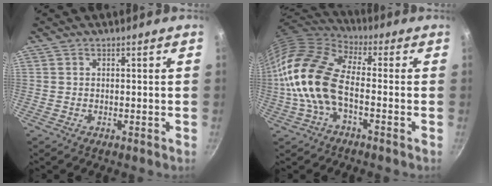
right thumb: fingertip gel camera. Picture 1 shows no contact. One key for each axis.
{"total": 15.8, "fx": -2.6, "fy": 8.3, "fz": 13.1, "tx": -0.245, "ty": 0.030, "tz": -0.067}